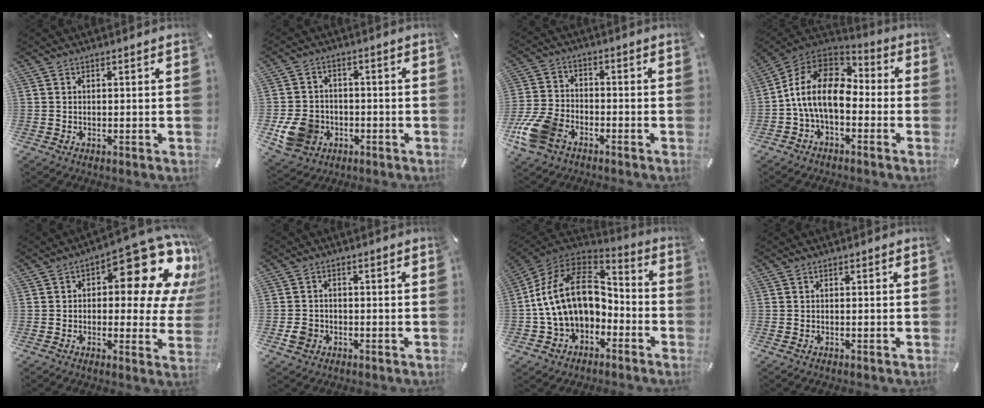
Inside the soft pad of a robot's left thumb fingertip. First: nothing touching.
{"total": 9.1, "force": [-2.5, 7.9, 3.8], "torque": [-0.082, 0.016, -0.043]}
{"total": 11.5, "force": [-6.2, 7.4, 6.3], "torque": [-0.141, 0.029, -0.116]}
{"total": 14.3, "force": [-2.4, 9.1, 10.7], "torque": [-0.226, 0.026, -0.049]}
{"total": 17.8, "force": [8.2, 7.5, 13.9], "torque": [-0.167, -0.070, 0.127]}
{"total": 3.8, "force": [-1.4, 3.2, 1.4], "torque": [-0.027, 0.004, -0.026]}
{"total": 19.7, "force": [0.1, 14.2, 13.6], "torque": [-0.272, 0.013, 0.007]}
{"total": 0.0}